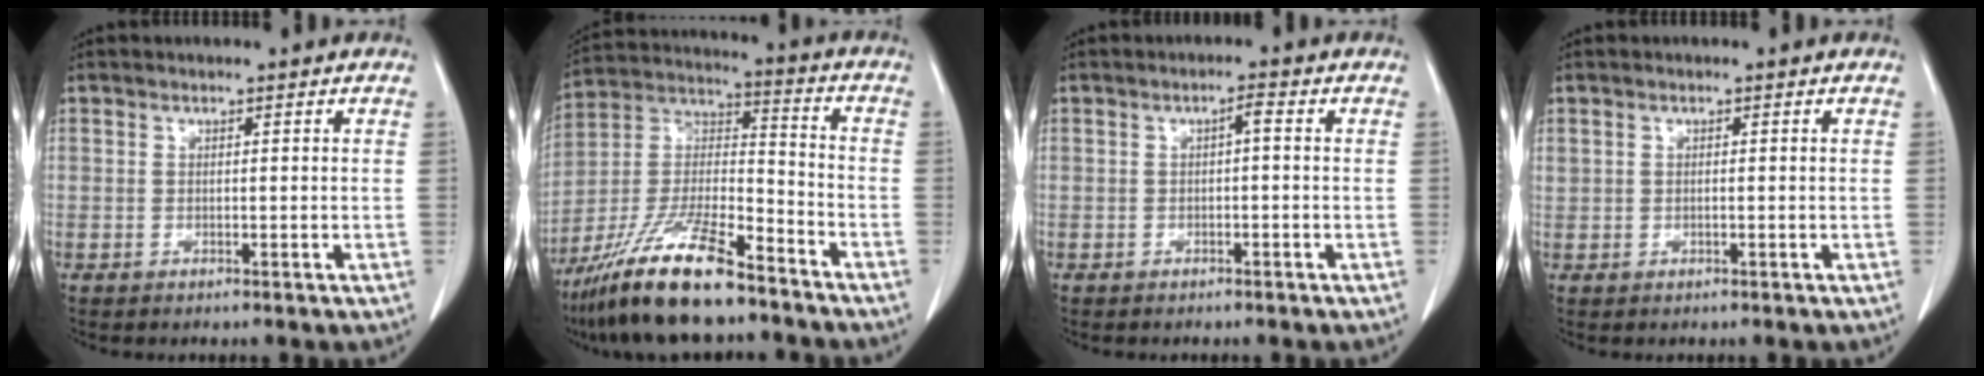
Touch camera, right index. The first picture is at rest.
{"total": 17.2, "force": [-12.9, 3.0, 11.0], "torque": [-0.231, -0.014, -0.236]}
{"total": 1.4, "force": [0.0, 0.2, 1.4], "torque": [-0.022, 0.005, 0.000]}
{"total": 0.7, "force": [0.1, 0.5, 0.4], "torque": [-0.014, 0.006, 0.008]}